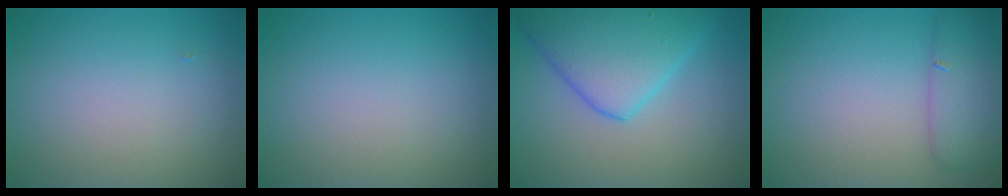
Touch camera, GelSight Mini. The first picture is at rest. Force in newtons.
{"total": 0.0}
{"total": 7.1, "press": 7.1, "slide": 0.3}
{"total": 3.2, "press": 3.2, "slide": 0.1}